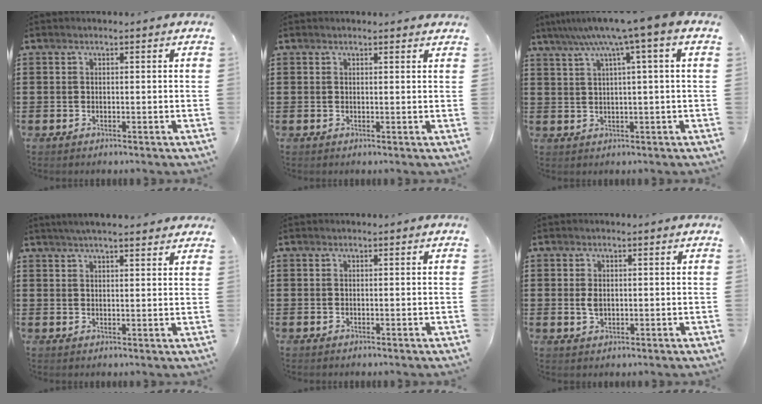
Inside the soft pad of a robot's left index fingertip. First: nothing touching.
{"total": 1.3, "force": [1.2, 0.1, 0.4], "torque": [-0.009, 0.001, 0.024]}
{"total": 6.7, "force": [3.0, -0.9, 5.9], "torque": [-0.122, -0.011, 0.047]}
{"total": 3.5, "force": [3.2, -0.1, 1.4], "torque": [-0.036, -0.001, 0.058]}
{"total": 0.0}
{"total": 2.2, "force": [0.2, 1.3, 1.8], "torque": [-0.045, 0.000, 0.002]}